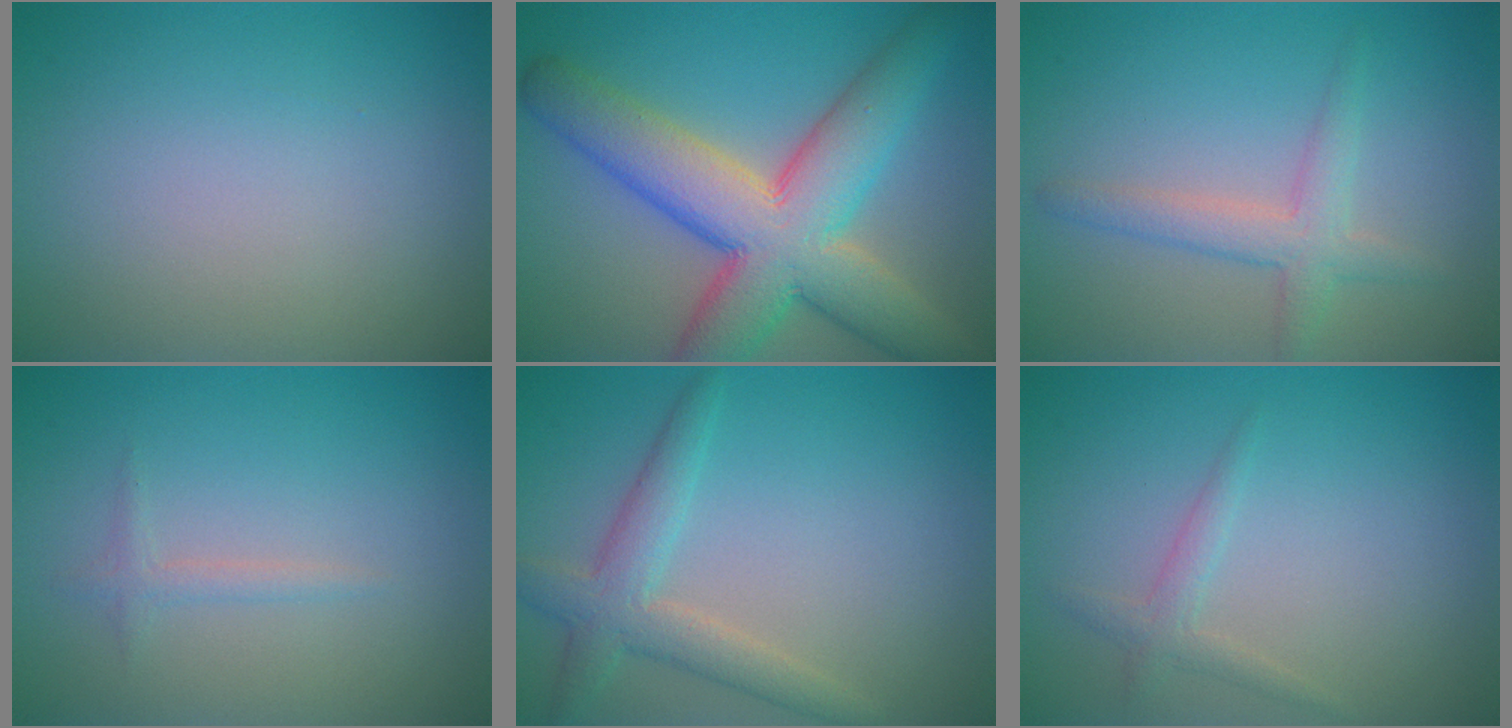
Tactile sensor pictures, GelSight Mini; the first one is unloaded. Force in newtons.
{"total": 11.2, "press": 11.2, "slide": 0.5}
{"total": 1.9, "press": 1.8, "slide": 0.3}
{"total": 1.0, "press": 1.0, "slide": 0.0}
{"total": 3.5, "press": 3.5, "slide": 0.1}
{"total": 1.5, "press": 1.5, "slide": 0.1}